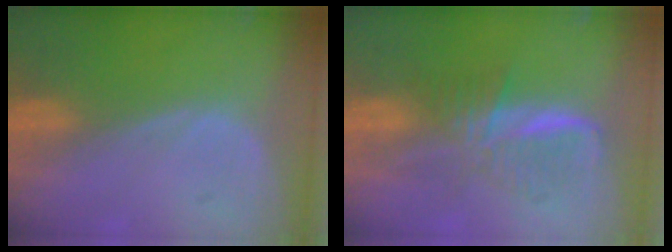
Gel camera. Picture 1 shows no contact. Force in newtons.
{"total": 6.0, "press": 5.9, "slide": 0.8}